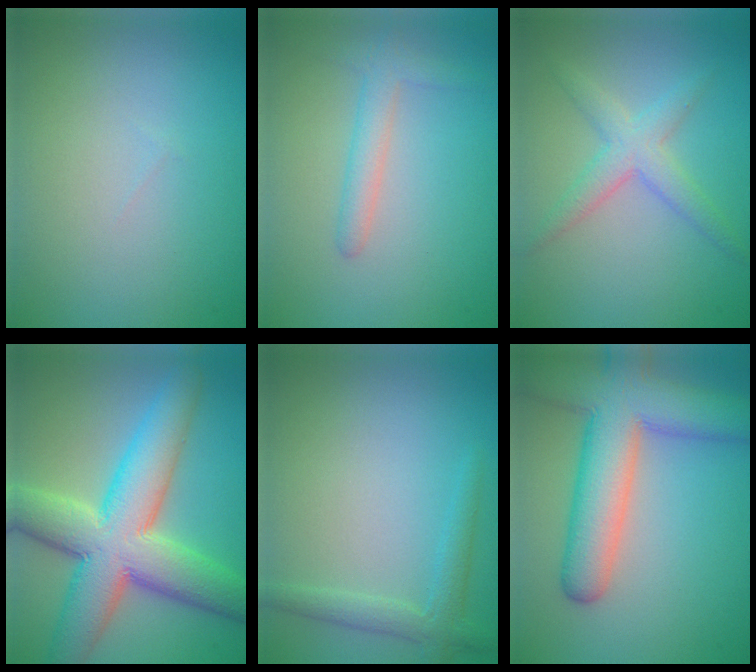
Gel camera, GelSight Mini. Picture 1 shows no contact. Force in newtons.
{"total": 2.4, "press": 2.4, "slide": 0.2}
{"total": 2.4, "press": 2.4, "slide": 0.1}
{"total": 11.0, "press": 11.0, "slide": 0.4}
{"total": 2.3, "press": 2.3, "slide": 0.1}
{"total": 9.5, "press": 9.5, "slide": 0.5}